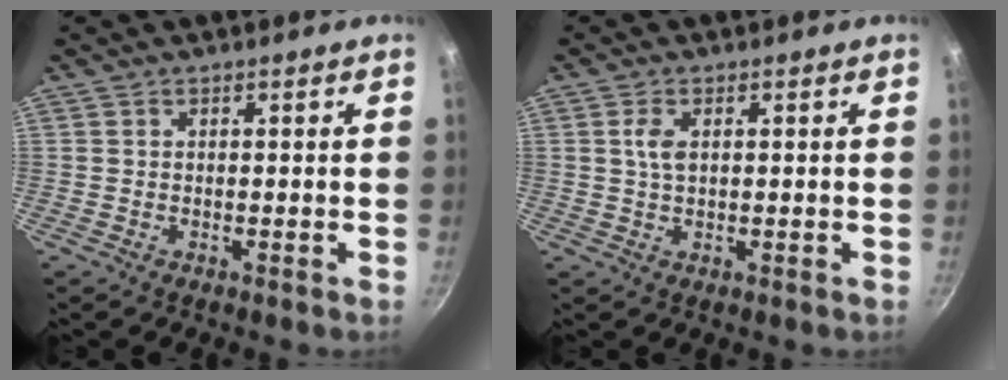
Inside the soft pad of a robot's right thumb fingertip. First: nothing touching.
{"total": 2.9, "force": [0.7, 1.6, 2.3], "torque": [-0.047, 0.001, 0.014]}